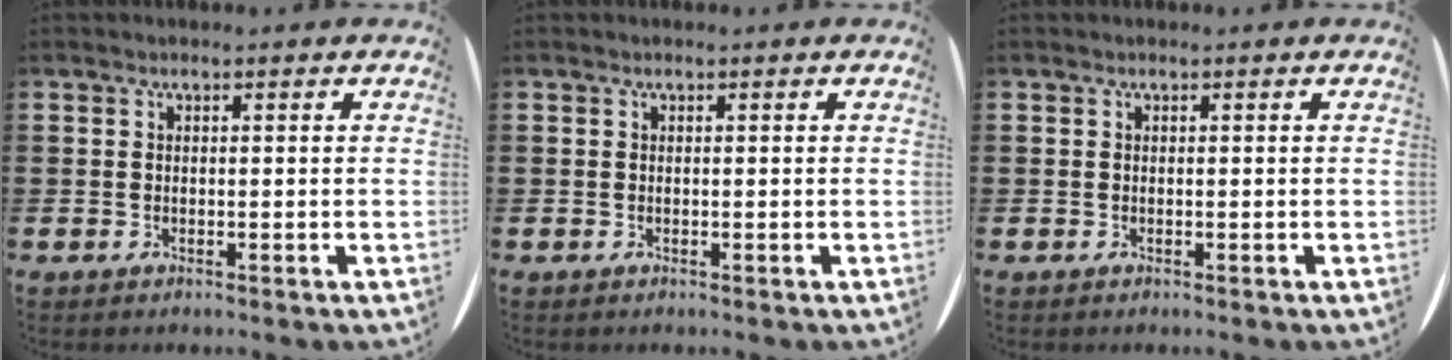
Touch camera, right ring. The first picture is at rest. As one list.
[{"total": 0.0}, {"total": 0.0}]